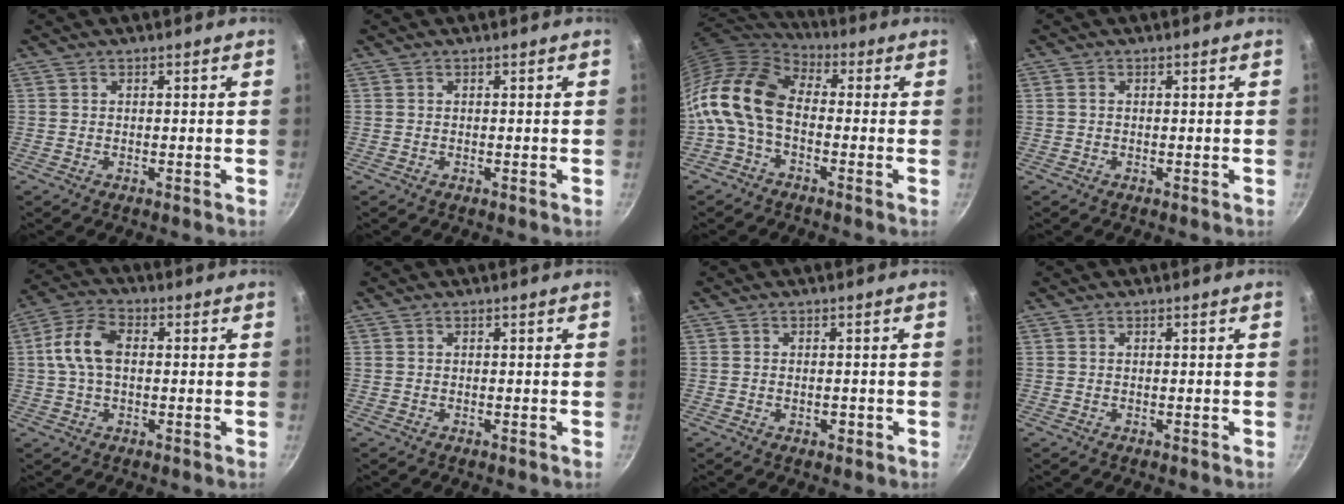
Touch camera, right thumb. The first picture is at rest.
{"total": 0.0}
{"total": 14.5, "force": [-2.1, 9.1, 11.1], "torque": [-0.203, 0.032, -0.065]}
{"total": 0.6, "force": [0.0, 0.4, 0.4], "torque": [-0.007, 0.004, -0.001]}
{"total": 9.2, "force": [0.9, 5.5, 7.3], "torque": [-0.143, 0.024, 0.008]}
{"total": 0.0}
{"total": 1.5, "force": [-0.5, 1.0, 1.1], "torque": [-0.015, 0.001, -0.008]}
{"total": 0.0}